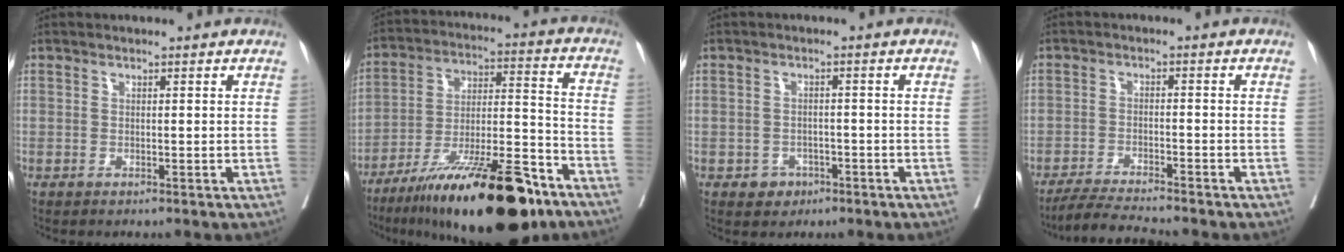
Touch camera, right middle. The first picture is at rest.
{"total": 24.4, "force": [-16.1, 4.5, 17.7], "torque": [-0.243, -0.008, -0.263]}
{"total": 2.4, "force": [-1.3, 1.8, 0.7], "torque": [-0.006, 0.007, -0.014]}
{"total": 6.6, "force": [-6.1, -0.7, 2.4], "torque": [-0.041, -0.022, -0.106]}